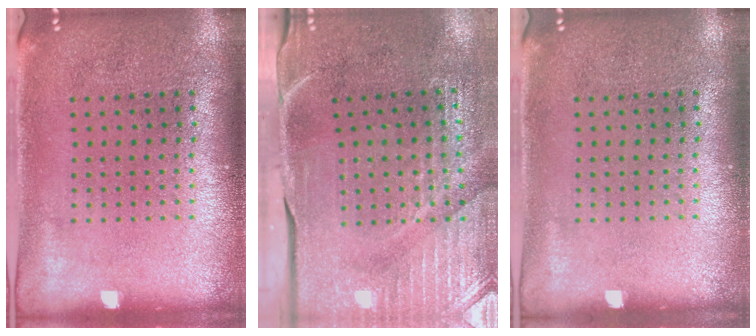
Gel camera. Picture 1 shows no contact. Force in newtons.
{"total": 4.6, "press": 3.9, "slide": 2.5}
{"total": 0.0}